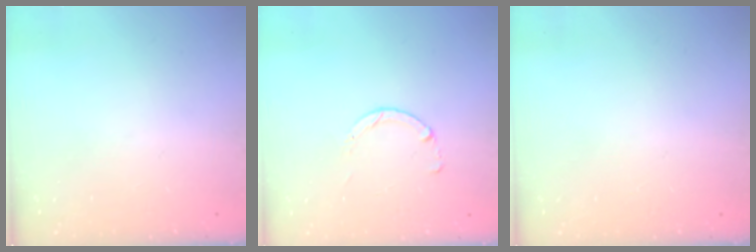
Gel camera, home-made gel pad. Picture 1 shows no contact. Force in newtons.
{"total": 1.8, "press": 1.8, "slide": 0.2}
{"total": 2.5, "press": 2.5, "slide": 0.2}